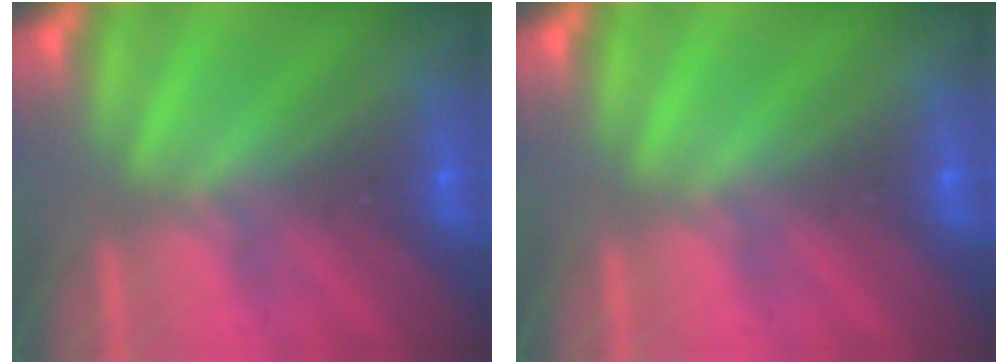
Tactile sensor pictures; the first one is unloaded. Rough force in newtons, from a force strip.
{"total": 0.0}